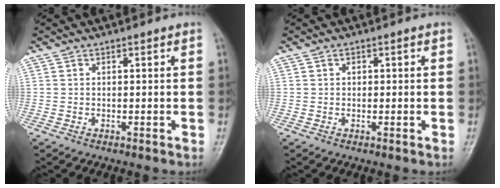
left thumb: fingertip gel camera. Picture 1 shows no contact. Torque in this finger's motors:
{"motor_torque": [-0.42, 0.09, -0.44, -0.09, 0.01]}